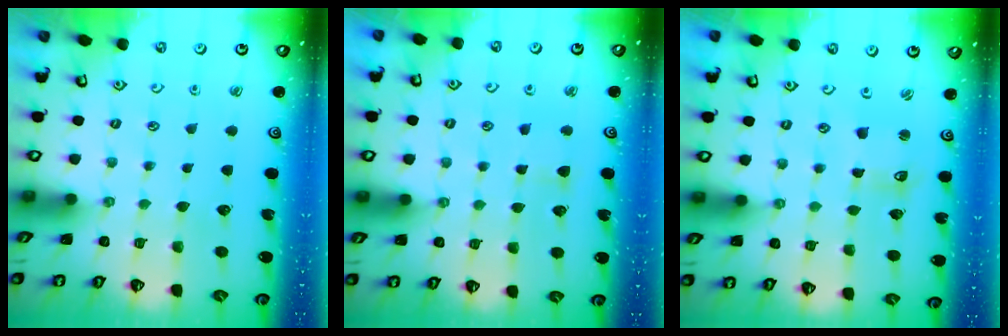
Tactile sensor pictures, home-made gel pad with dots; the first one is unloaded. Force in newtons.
{"total": 5.4, "press": 5.2, "slide": 1.1}
{"total": 3.2, "press": 3.2, "slide": 0.4}